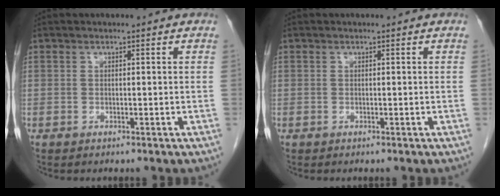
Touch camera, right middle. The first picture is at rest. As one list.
[{"total": 0.0}]